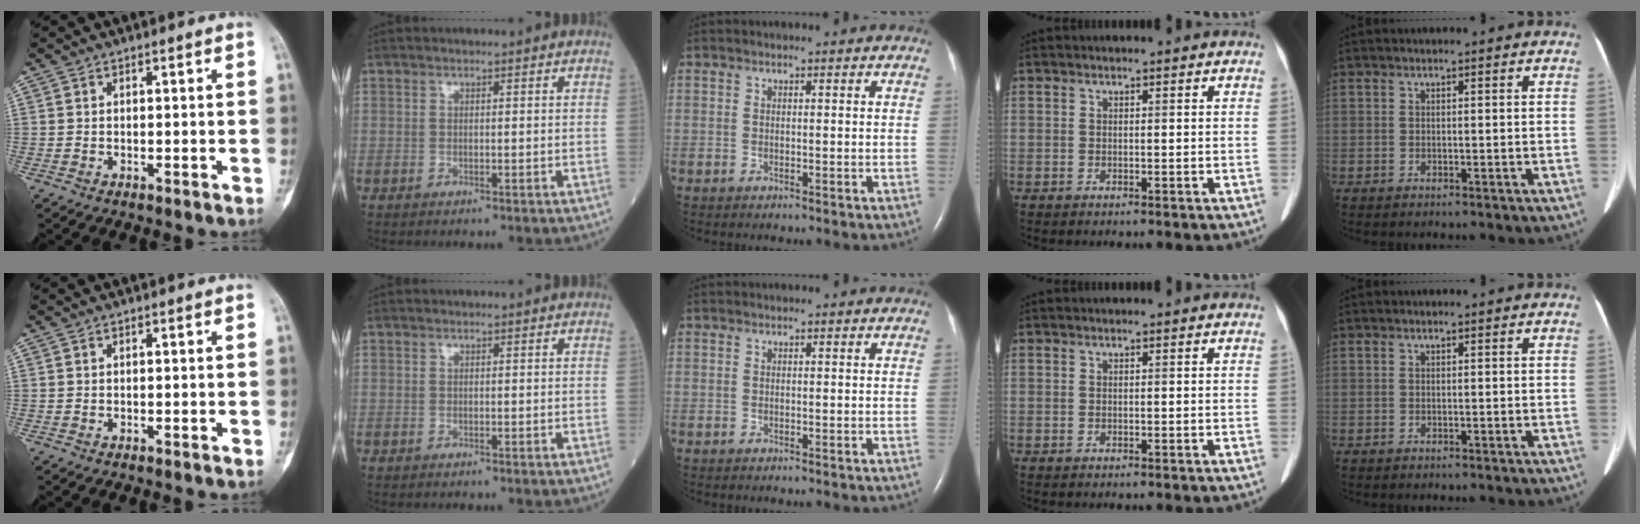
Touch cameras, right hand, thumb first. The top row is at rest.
{}